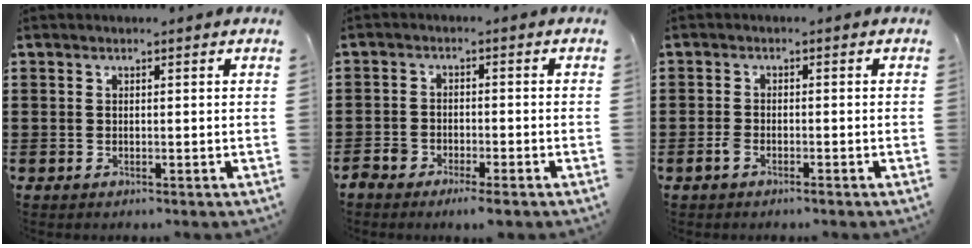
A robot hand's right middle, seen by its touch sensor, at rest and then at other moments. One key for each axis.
{"total": 3.0, "fx": -2.8, "fy": 0.8, "fz": 0.9, "tx": -0.033, "ty": 0.001, "tz": -0.060}
{"total": 1.3, "fx": -0.7, "fy": 0.7, "fz": 0.8, "tx": -0.025, "ty": -0.004, "tz": -0.016}